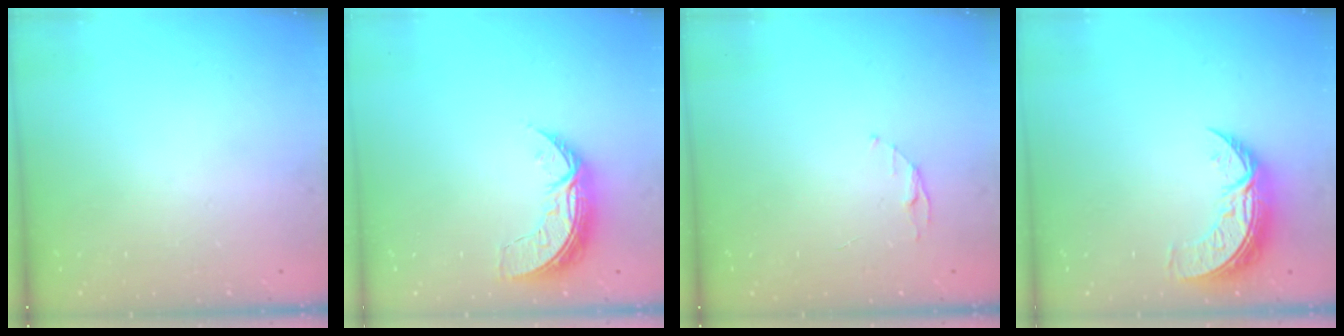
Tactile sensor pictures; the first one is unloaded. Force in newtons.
{"total": 8.1, "press": 8.0, "slide": 0.8}
{"total": 4.4, "press": 4.4, "slide": 0.5}
{"total": 9.1, "press": 9.0, "slide": 0.8}